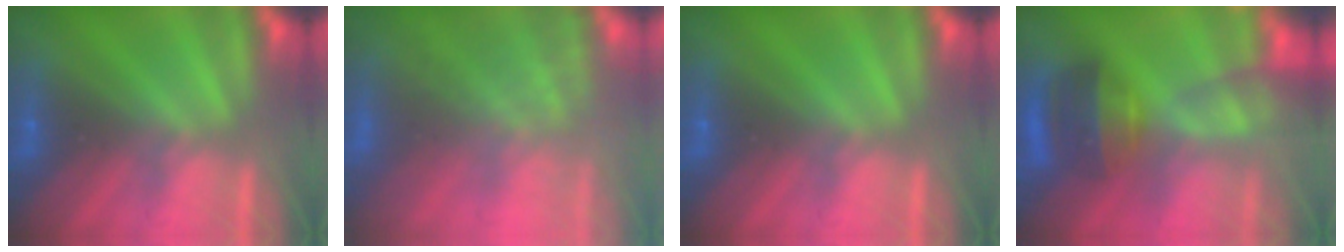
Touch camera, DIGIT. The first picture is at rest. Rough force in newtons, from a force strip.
{"total": 9.7}
{"total": 0.0}
{"total": 7.2}